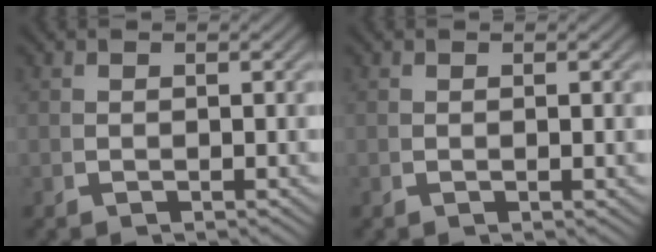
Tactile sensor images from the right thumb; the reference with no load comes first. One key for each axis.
{"total": 0.5, "fx": 0.1, "fy": 0.1, "fz": 0.5, "tx": -0.010, "ty": 0.000, "tz": 0.002}